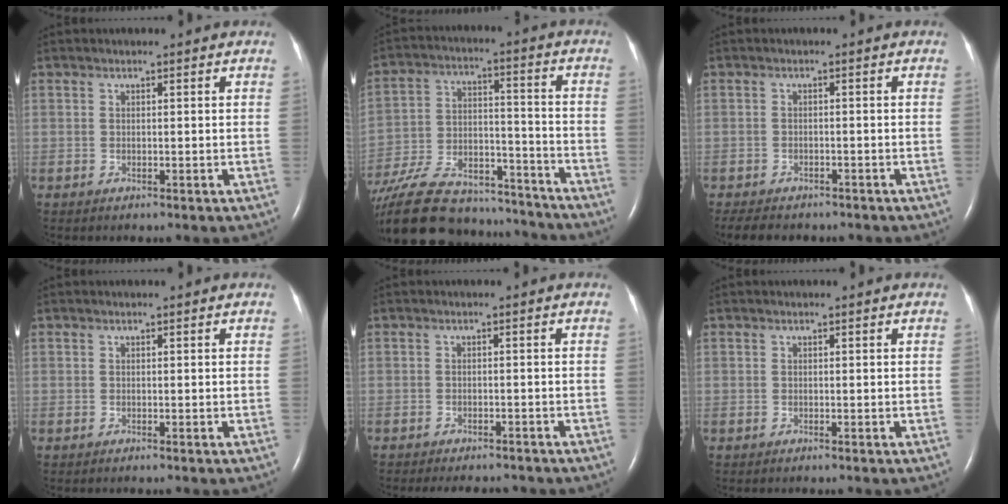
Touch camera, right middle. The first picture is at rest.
{"total": 28.6, "force": [-24.9, 8.3, 11.5], "torque": [-0.247, -0.023, -0.376]}
{"total": 8.0, "force": [-6.8, 3.0, 3.1], "torque": [-0.054, -0.003, -0.087]}
{"total": 0.0}
{"total": 7.7, "force": [-6.8, 2.4, 2.7], "torque": [-0.038, -0.004, -0.081]}
{"total": 0.0}